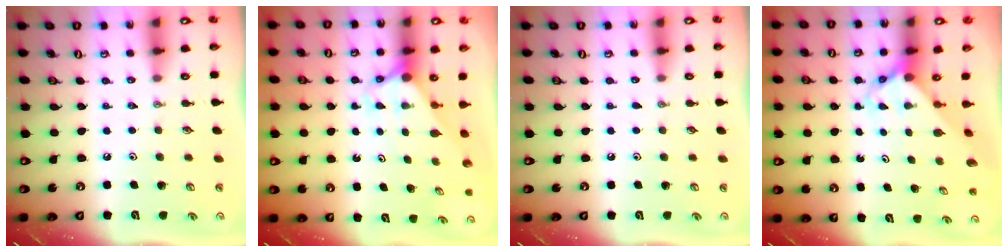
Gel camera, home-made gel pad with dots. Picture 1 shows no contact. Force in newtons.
{"total": 2.8, "press": 2.8, "slide": 0.0}
{"total": 2.3, "press": 2.3, "slide": 0.2}
{"total": 3.7, "press": 3.6, "slide": 0.3}